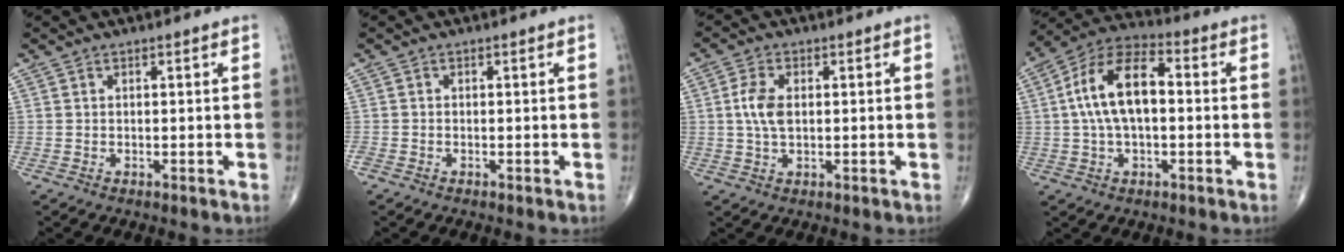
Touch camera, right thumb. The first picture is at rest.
{"total": 0.7, "force": [-0.4, 0.5, 0.2], "torque": [-0.006, 0.000, -0.009]}
{"total": 5.2, "force": [0.6, 2.9, 4.4], "torque": [-0.094, 0.002, 0.009]}
{"total": 13.8, "force": [0.8, 7.2, 11.7], "torque": [-0.213, 0.038, 0.006]}